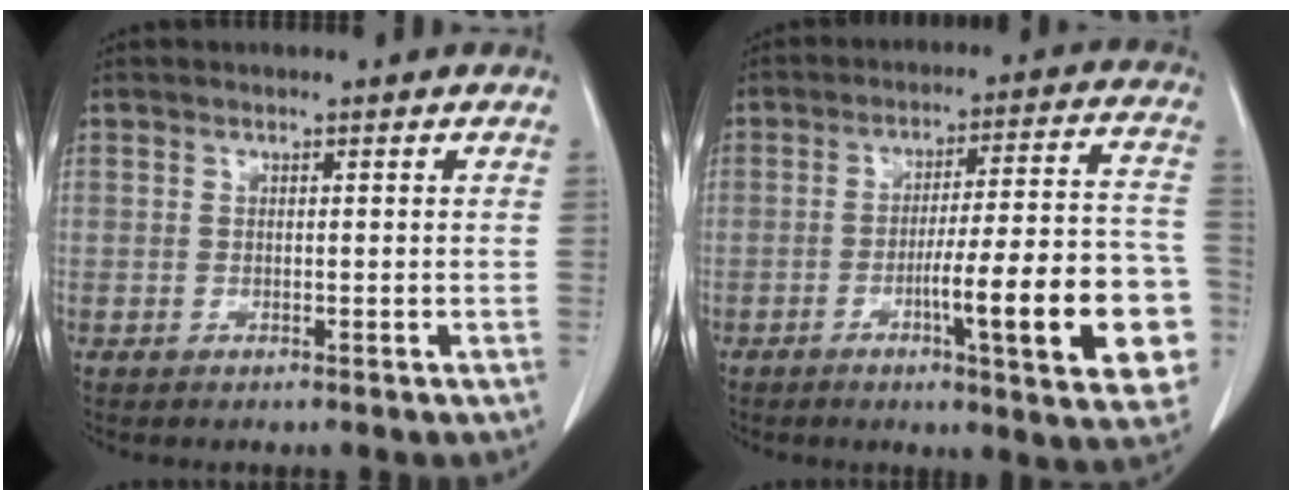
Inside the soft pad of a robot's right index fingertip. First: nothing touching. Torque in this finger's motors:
{"motor_torque": [0.86, -0.39, 0.42, 0.11]}